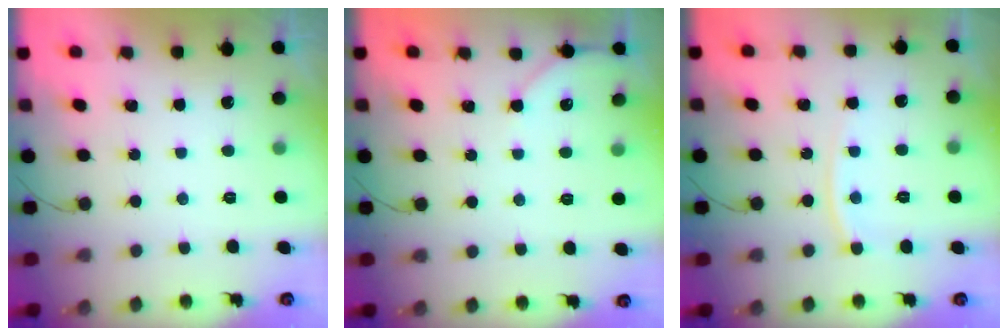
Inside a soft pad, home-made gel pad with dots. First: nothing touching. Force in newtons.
{"total": 3.2, "press": 3.2, "slide": 0.5}
{"total": 8.0, "press": 7.9, "slide": 1.1}